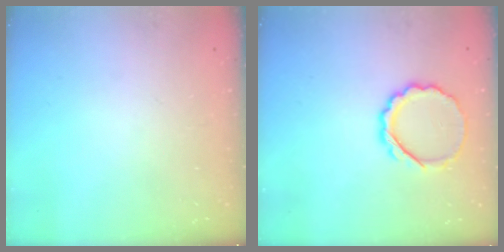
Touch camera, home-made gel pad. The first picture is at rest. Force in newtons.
{"total": 8.7, "press": 8.6, "slide": 1.0}